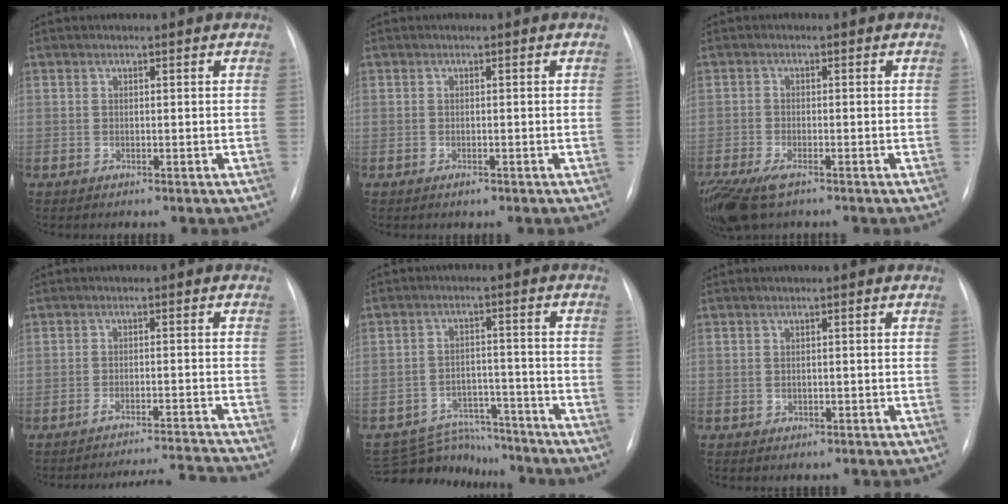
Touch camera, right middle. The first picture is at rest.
{"total": 1.0, "force": [-0.6, 0.5, 0.7], "torque": [-0.009, 0.000, -0.005]}
{"total": 8.6, "force": [-5.7, 3.3, 5.6], "torque": [-0.121, -0.022, -0.097]}
{"total": 9.4, "force": [-9.2, -2.1, 0.2], "torque": [0.001, 0.001, -0.127]}
{"total": 10.4, "force": [-9.7, 3.7, -0.1], "torque": [0.005, 0.022, -0.144]}
{"total": 1.2, "force": [-0.5, 0.9, 0.5], "torque": [-0.007, 0.002, -0.002]}